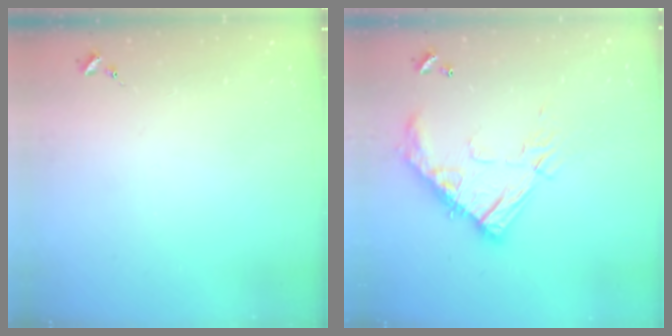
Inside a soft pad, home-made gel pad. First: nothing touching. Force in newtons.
{"total": 17.2, "press": 17.2, "slide": 1.2}